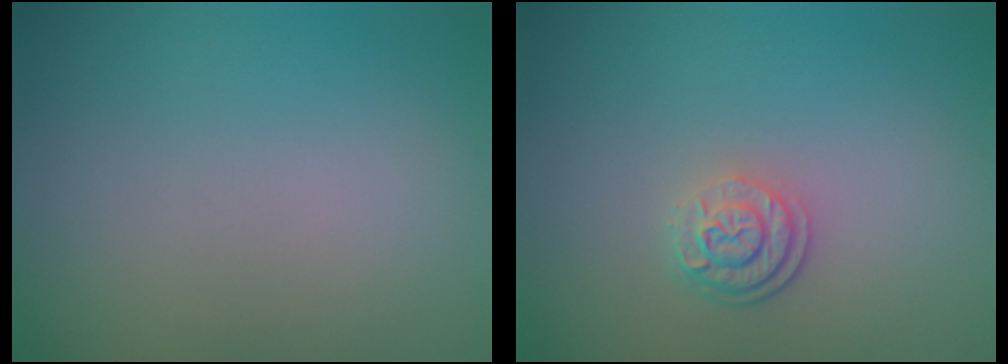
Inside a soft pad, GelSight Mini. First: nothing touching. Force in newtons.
{"total": 2.6, "press": 1.9, "slide": 1.7}